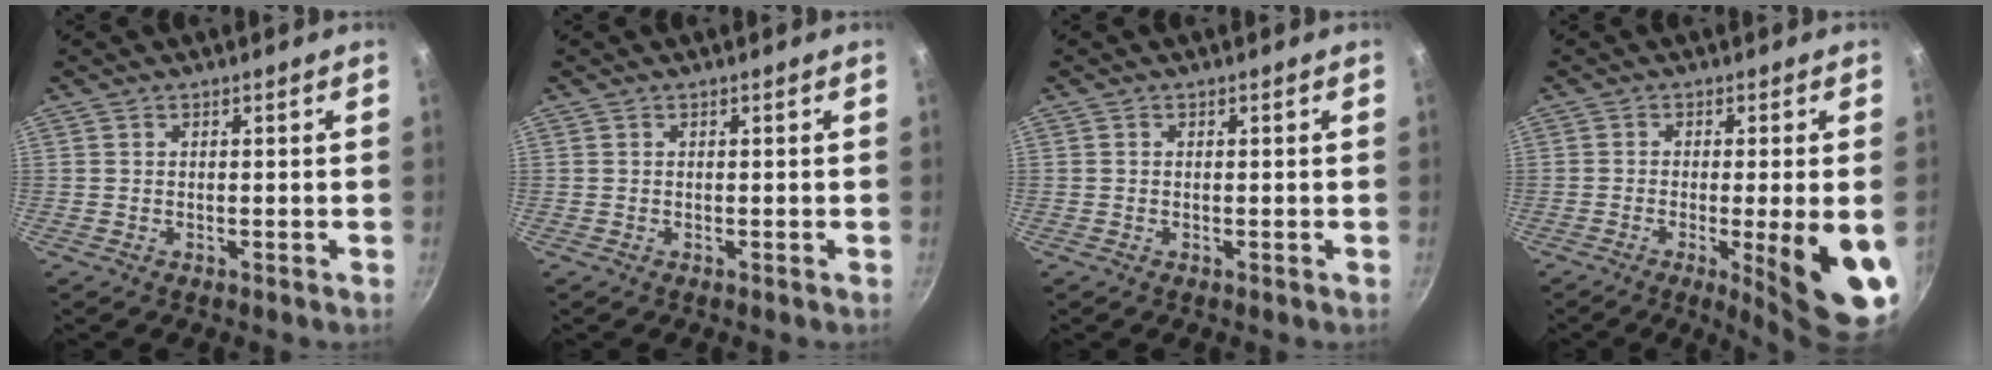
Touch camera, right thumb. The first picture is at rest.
{"total": 0.0}
{"total": 0.0}
{"total": 13.7, "force": [-3.6, 2.3, 13.0], "torque": [-0.165, -0.002, -0.043]}